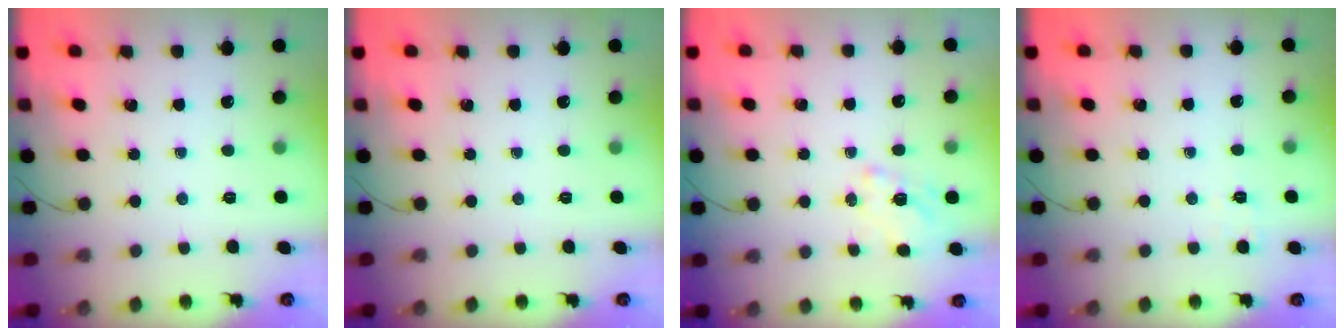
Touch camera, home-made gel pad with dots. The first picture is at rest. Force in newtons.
{"total": 0.0}
{"total": 1.2, "press": 0.2, "slide": 1.2}
{"total": 2.0, "press": 1.0, "slide": 1.7}